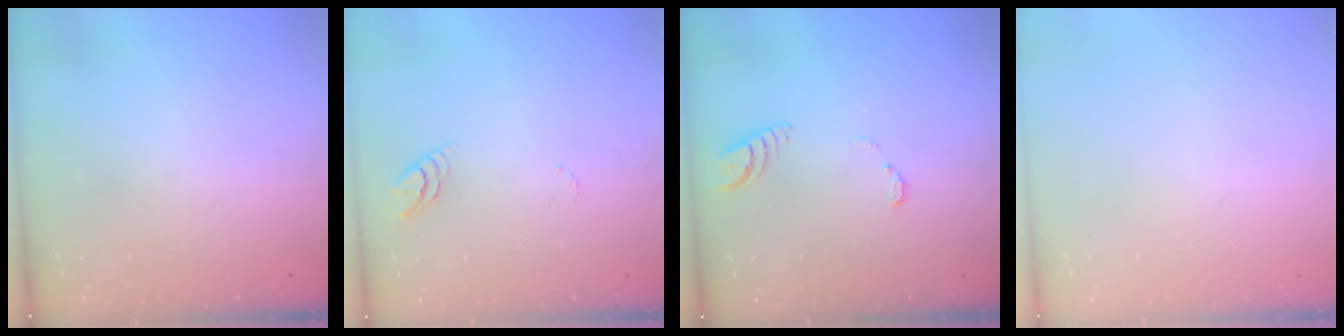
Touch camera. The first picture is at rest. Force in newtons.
{"total": 3.5, "press": 3.4, "slide": 0.3}
{"total": 3.5, "press": 3.5, "slide": 0.3}
{"total": 0.0}